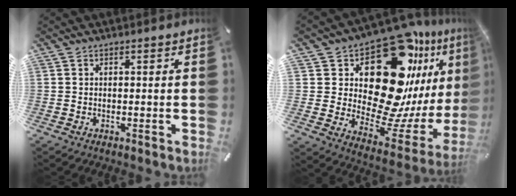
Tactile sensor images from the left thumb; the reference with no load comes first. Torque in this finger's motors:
{"motor_torque": [1.98, 2.51, 1.51, -1.26, 0.47]}